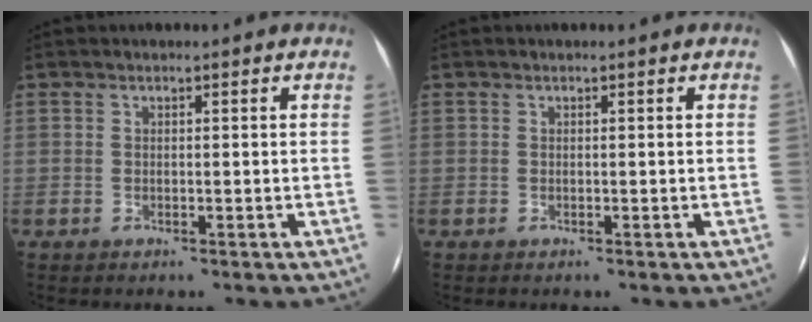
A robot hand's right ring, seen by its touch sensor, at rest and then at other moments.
{"total": 0.0}